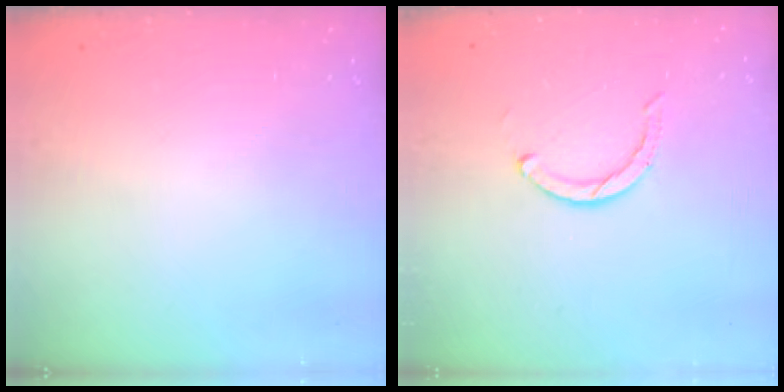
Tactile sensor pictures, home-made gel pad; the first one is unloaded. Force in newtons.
{"total": 4.1, "press": 4.1, "slide": 0.4}